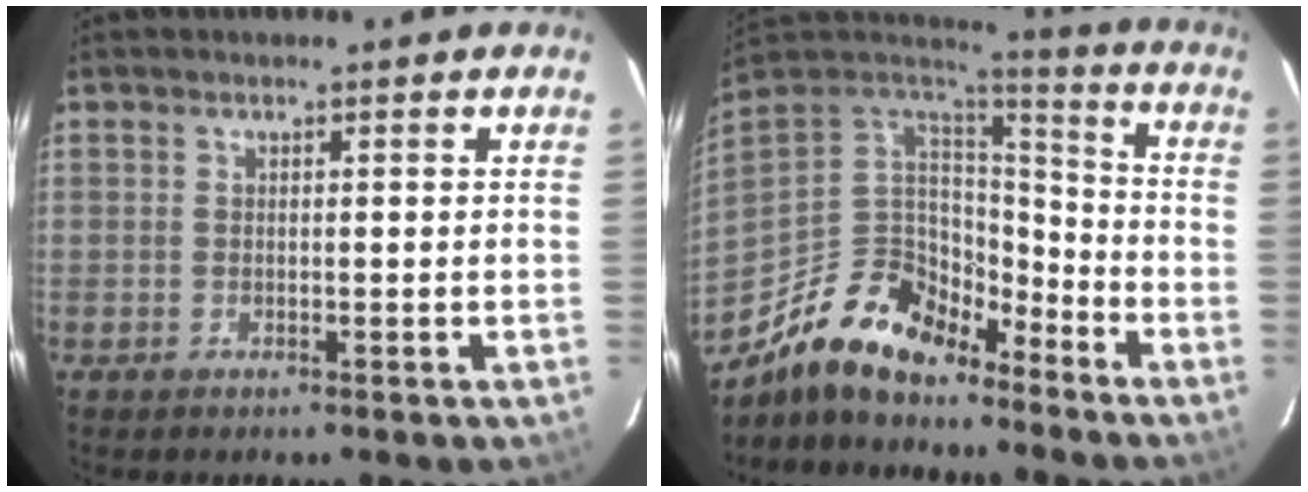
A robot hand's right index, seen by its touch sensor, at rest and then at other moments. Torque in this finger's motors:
{"motor_torque": [0.99, -1.14, 0.57, 0.05]}